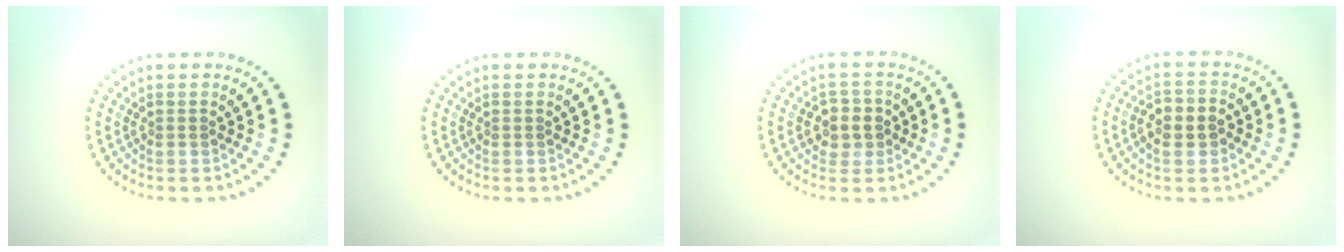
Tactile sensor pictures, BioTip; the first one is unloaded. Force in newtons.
{"total": 0.0}
{"total": 2.4, "press": 2.3, "slide": 0.8}
{"total": 3.0, "press": 2.9, "slide": 0.6}